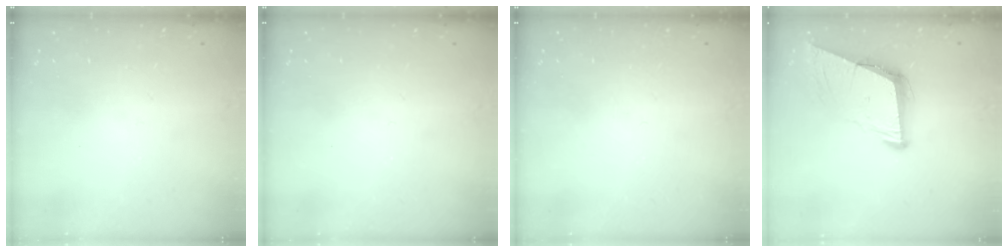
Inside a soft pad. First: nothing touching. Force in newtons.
{"total": 0.0}
{"total": 0.0}
{"total": 8.9, "press": 8.1, "slide": 3.6}